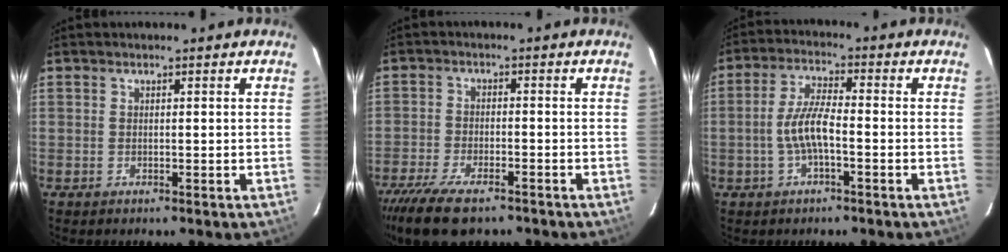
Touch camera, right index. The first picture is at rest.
{"total": 12.0, "force": [-9.1, 4.1, 6.6], "torque": [-0.158, -0.032, -0.163]}
{"total": 6.5, "force": [-1.9, 1.5, 6.1], "torque": [-0.126, 0.007, -0.035]}